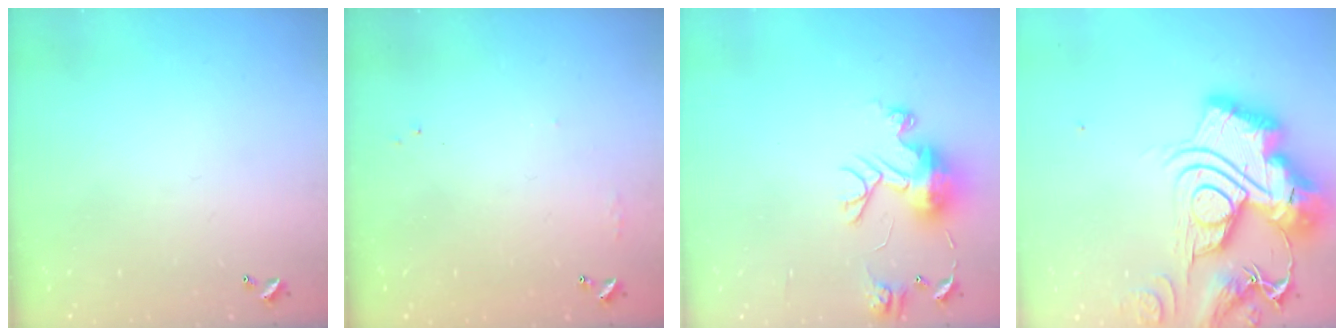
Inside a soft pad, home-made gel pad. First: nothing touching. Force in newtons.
{"total": 4.3, "press": 4.3, "slide": 0.6}
{"total": 10.5, "press": 10.5, "slide": 1.0}
{"total": 0.6, "press": 0.6, "slide": 0.0}